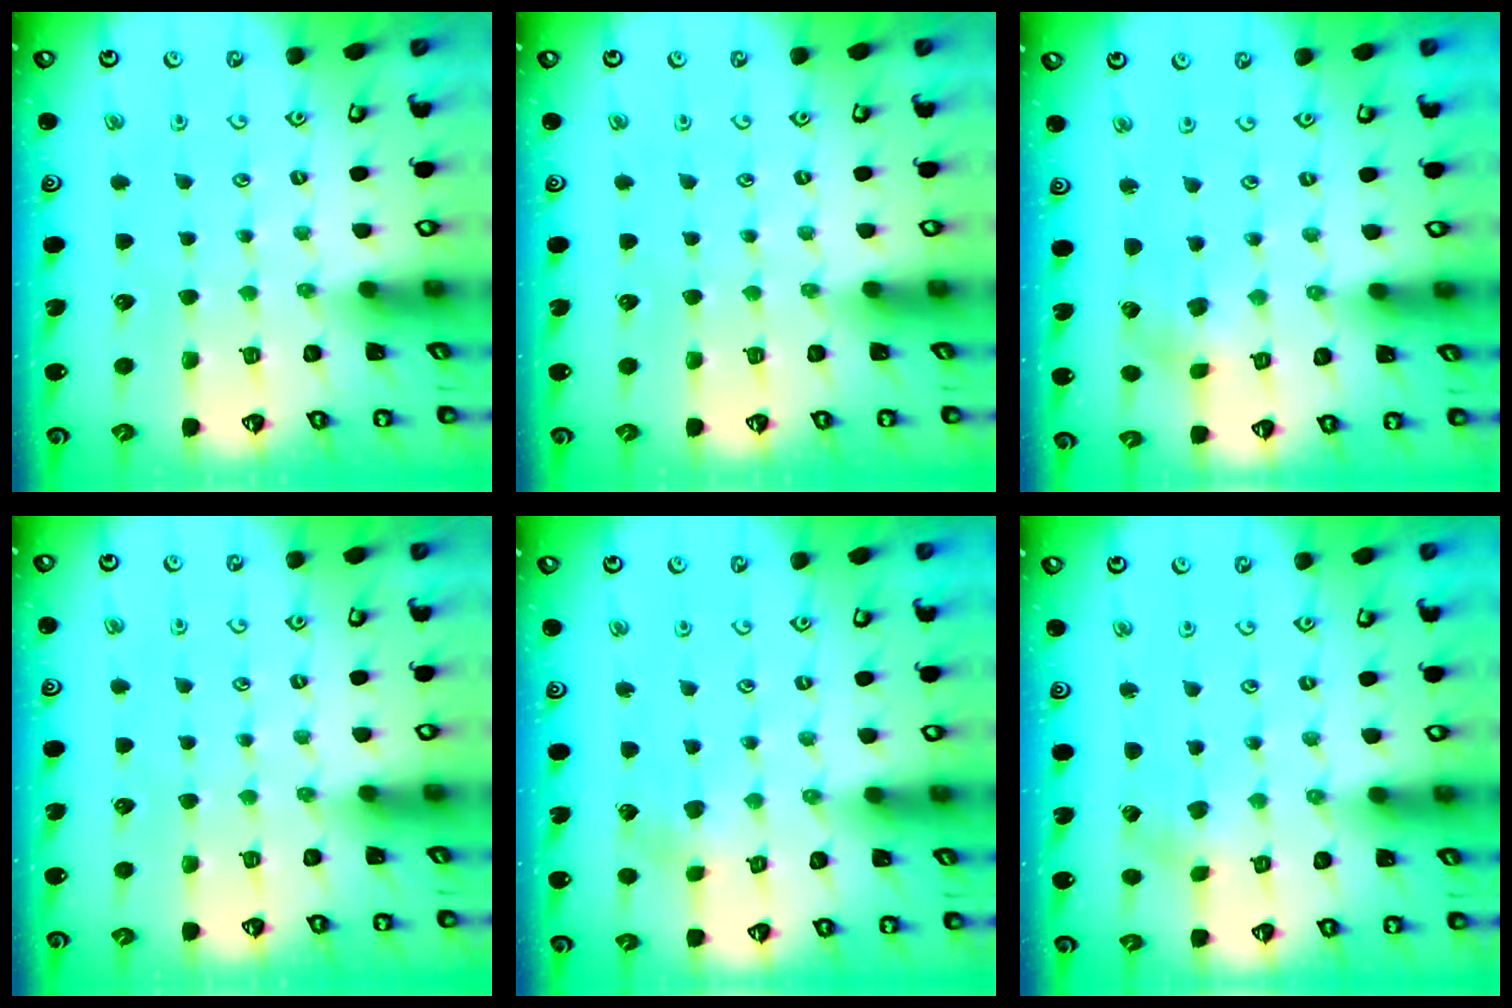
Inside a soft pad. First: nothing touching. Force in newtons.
{"total": 0.0}
{"total": 2.6, "press": 2.6, "slide": 0.5}
{"total": 0.0}
{"total": 2.8, "press": 2.8, "slide": 0.5}
{"total": 0.8, "press": 0.8, "slide": 0.1}